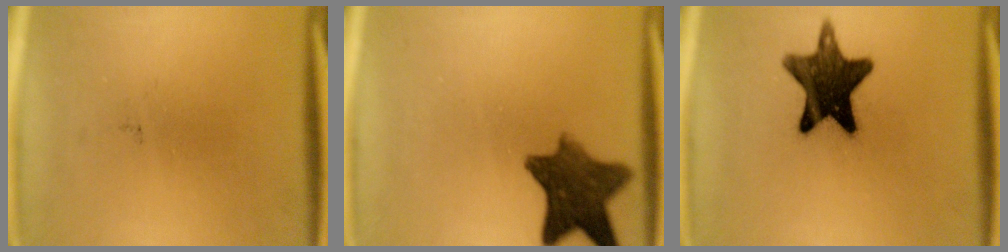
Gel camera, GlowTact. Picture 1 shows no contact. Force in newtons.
{"total": 9.9}
{"total": 14.2}